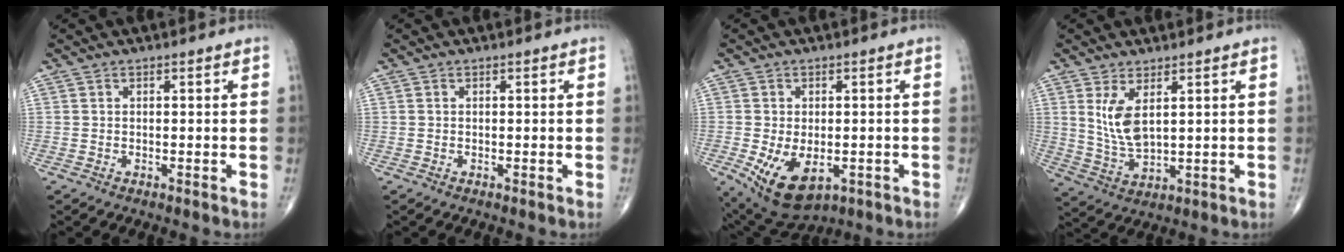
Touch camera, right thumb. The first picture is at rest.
{"total": 0.0}
{"total": 10.7, "force": [-3.3, 6.2, 8.0], "torque": [-0.129, -0.007, -0.037]}
{"total": 4.8, "force": [1.7, 1.7, 4.1], "torque": [-0.085, -0.018, 0.046]}